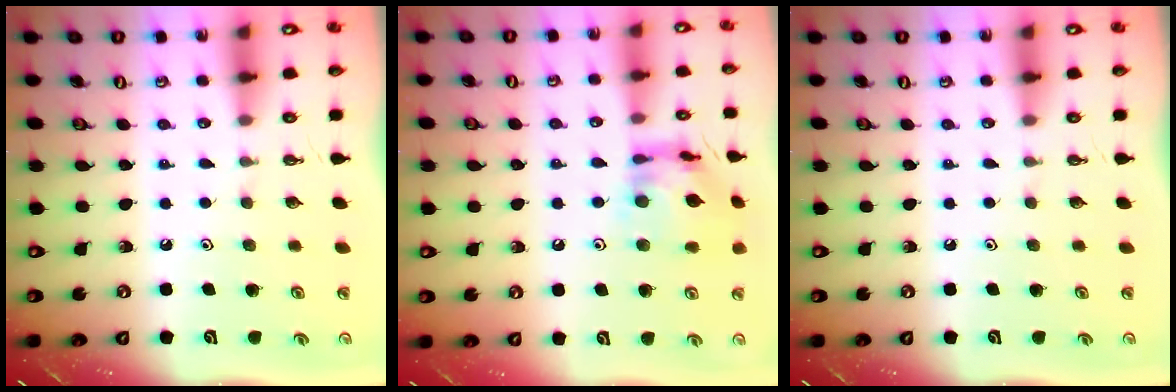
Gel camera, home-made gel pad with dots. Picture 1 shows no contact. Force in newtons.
{"total": 14.1, "press": 14.1, "slide": 1.3}
{"total": 0.0}